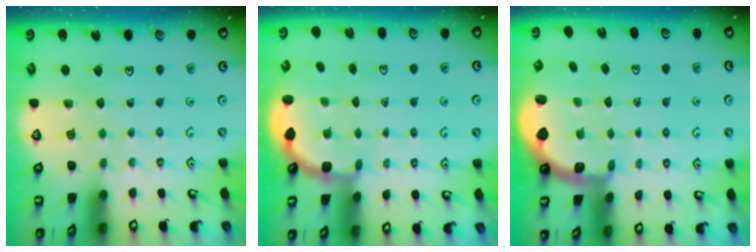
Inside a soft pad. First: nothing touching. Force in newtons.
{"total": 2.7, "press": 2.3, "slide": 1.4}
{"total": 1.0, "press": 0.9, "slide": 0.2}